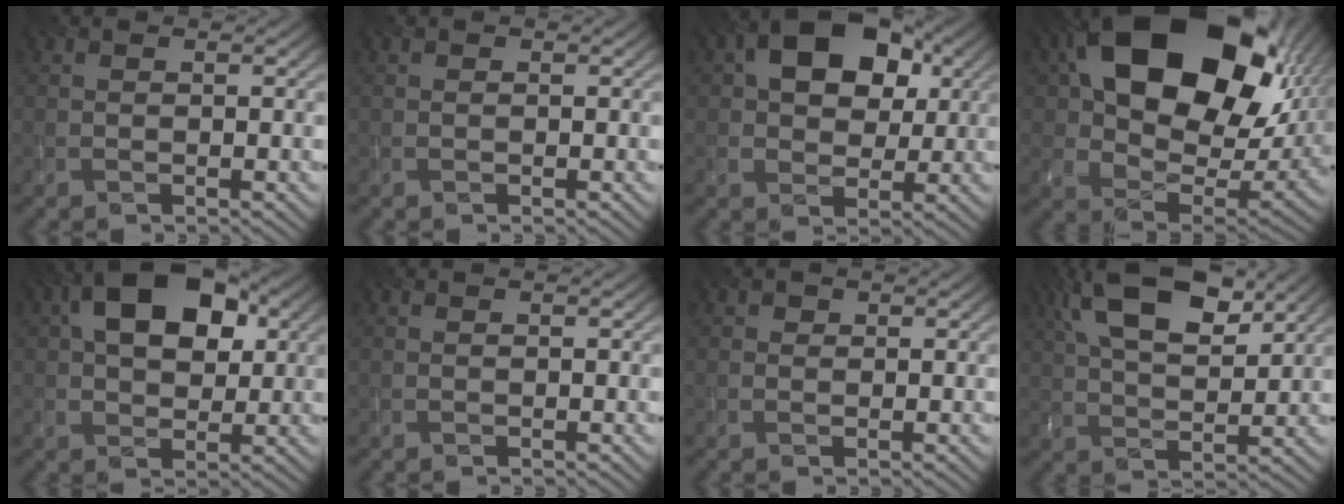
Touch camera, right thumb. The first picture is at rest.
{"total": 0.0}
{"total": 10.7, "force": [3.7, 7.4, 6.9], "torque": [-0.126, 0.018, 0.052]}
{"total": 21.8, "force": [8.3, 14.1, 14.4], "torque": [-0.279, 0.000, 0.177]}
{"total": 11.3, "force": [3.6, 7.1, 8.1], "torque": [-0.141, 0.024, 0.051]}
{"total": 0.0}
{"total": 1.0, "force": [0.3, 0.9, 0.2], "torque": [-0.002, -0.002, 0.001]}
{"total": 13.3, "force": [6.7, 5.8, 9.9], "torque": [-0.201, 0.021, 0.113]}